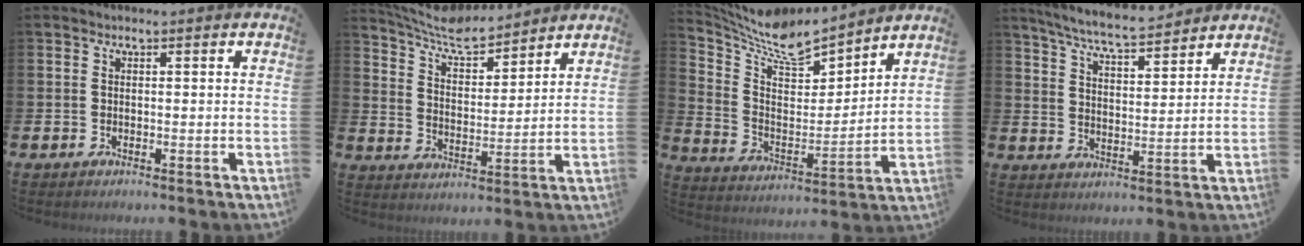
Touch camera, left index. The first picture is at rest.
{"total": 7.5, "force": [7.0, 1.6, 2.1], "torque": [-0.075, -0.038, 0.125]}
{"total": 8.6, "force": [7.9, 2.4, 2.6], "torque": [-0.096, -0.058, 0.139]}
{"total": 7.0, "force": [6.7, 0.5, 2.1], "torque": [-0.069, -0.034, 0.120]}